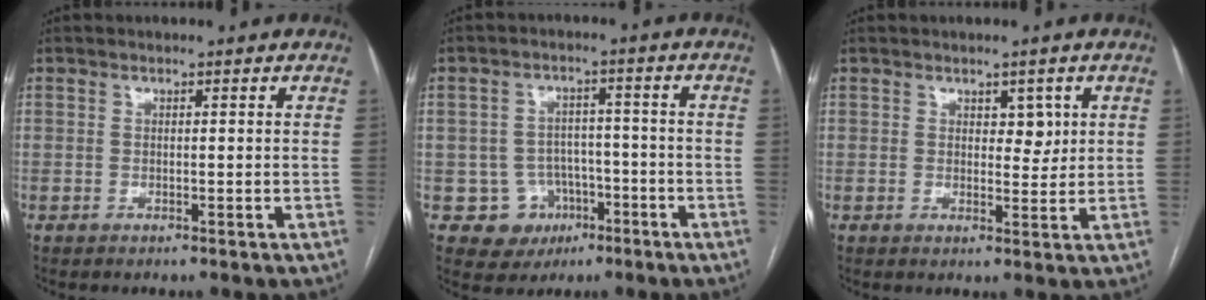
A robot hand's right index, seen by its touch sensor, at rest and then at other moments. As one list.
[{"total": 6.7, "force": [-2.6, 6.1, 0.8], "torque": [-0.002, 0.015, -0.032]}, {"total": 2.8, "force": [1.2, 1.6, 1.9], "torque": [-0.018, -0.002, 0.016]}]